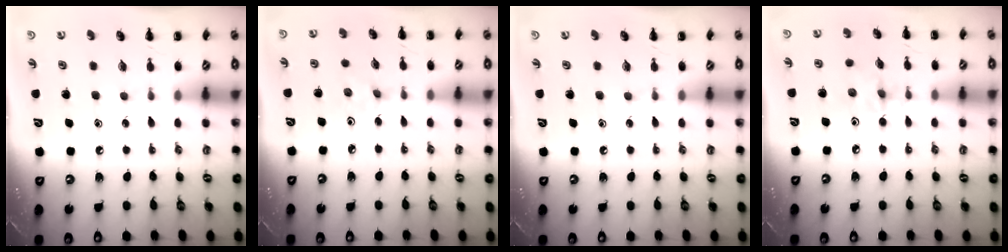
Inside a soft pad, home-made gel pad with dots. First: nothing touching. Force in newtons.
{"total": 2.4, "press": 2.2, "slide": 0.8}
{"total": 0.0}
{"total": 2.9, "press": 2.9, "slide": 0.5}